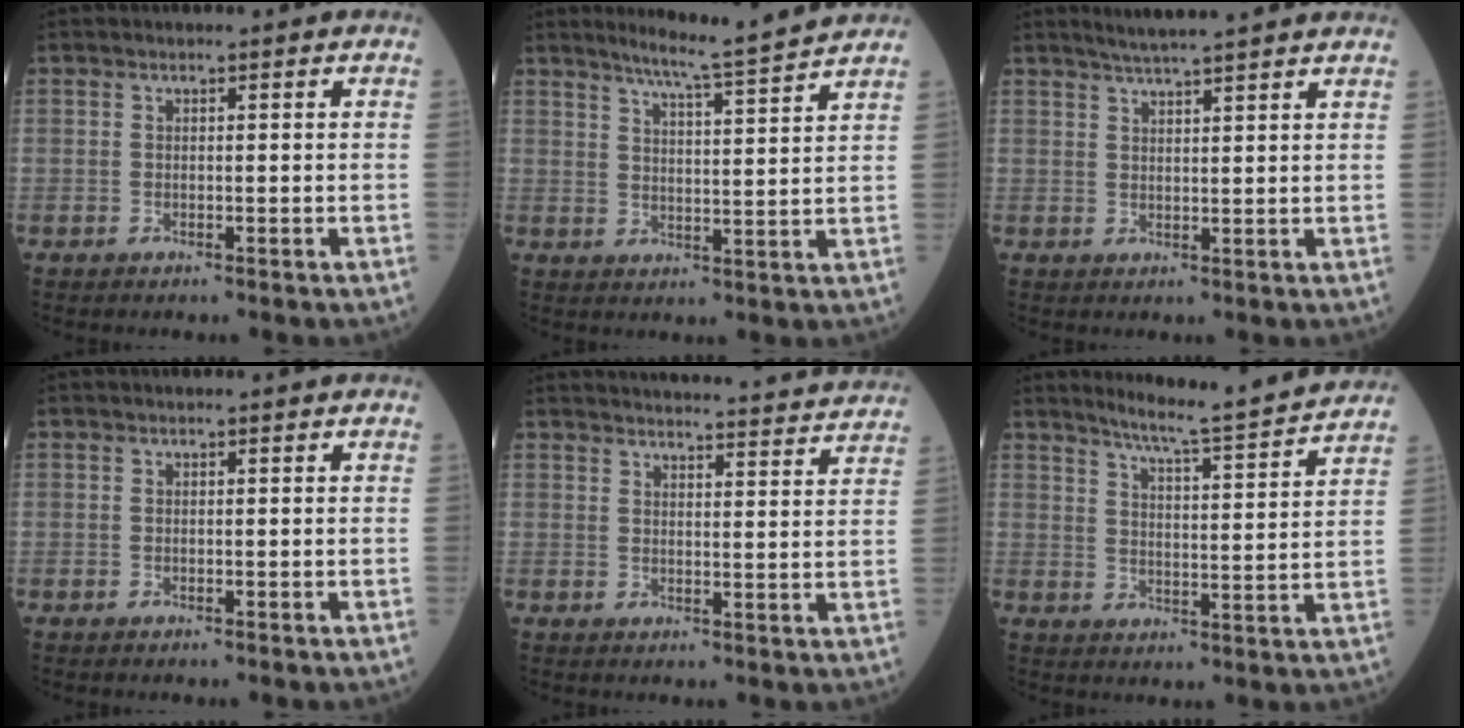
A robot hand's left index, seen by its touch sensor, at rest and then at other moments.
{"total": 9.1, "force": [8.3, -1.5, 3.4], "torque": [-0.067, -0.007, 0.121]}
{"total": 8.1, "force": [7.2, -0.4, 3.8], "torque": [-0.060, 0.023, 0.094]}
{"total": 0.0}
{"total": 22.5, "force": [21.9, 0.9, 5.1], "torque": [-0.062, -0.032, 0.259]}
{"total": 13.9, "force": [13.0, -0.8, 5.0], "torque": [-0.085, -0.024, 0.169]}